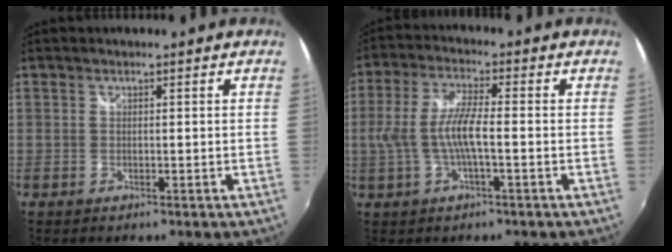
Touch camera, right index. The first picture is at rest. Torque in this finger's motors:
{"motor_torque": [0.75, -0.30, 0.41, 0.17]}